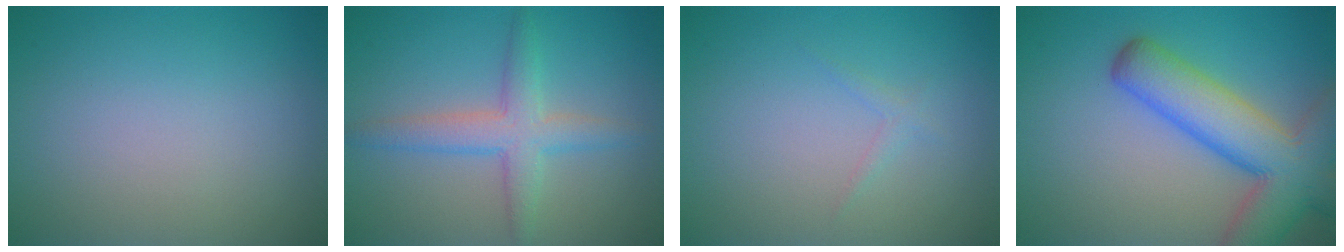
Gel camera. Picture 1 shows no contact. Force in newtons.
{"total": 3.6, "press": 3.6, "slide": 0.1}
{"total": 0.7, "press": 0.7, "slide": 0.0}
{"total": 9.2, "press": 9.2, "slide": 0.4}